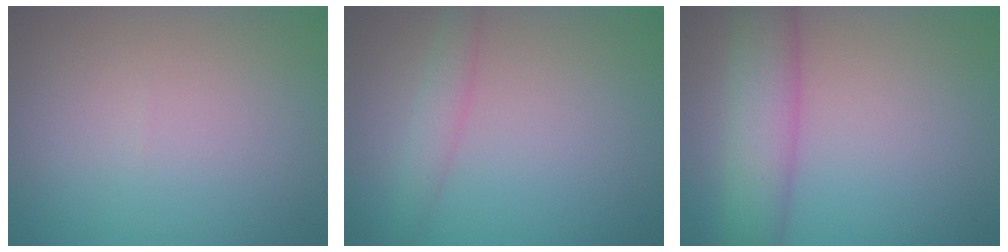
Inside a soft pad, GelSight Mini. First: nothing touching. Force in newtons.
{"total": 1.9, "press": 1.9, "slide": 0.1}
{"total": 5.9, "press": 5.9, "slide": 0.2}